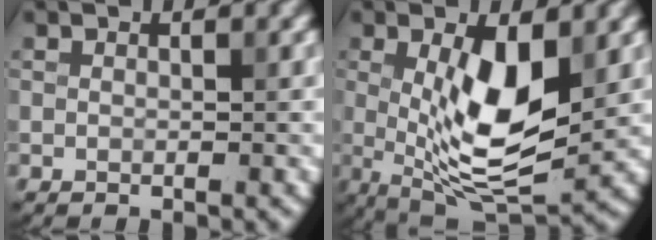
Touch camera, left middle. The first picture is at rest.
{"total": 8.5, "force": [0.7, 3.1, 7.9], "torque": [-0.146, -0.012, 0.014]}